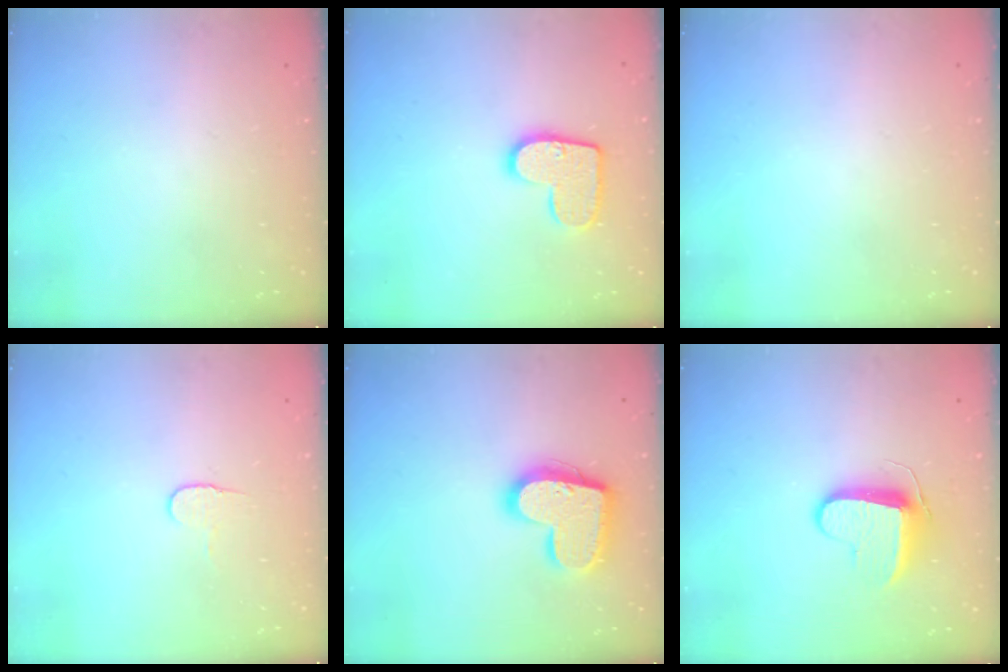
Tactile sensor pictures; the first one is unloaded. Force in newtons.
{"total": 12.5, "press": 12.5, "slide": 0.7}
{"total": 0.0}
{"total": 5.4, "press": 5.4, "slide": 0.5}
{"total": 17.8, "press": 17.8, "slide": 1.2}
{"total": 9.4, "press": 9.4, "slide": 0.5}